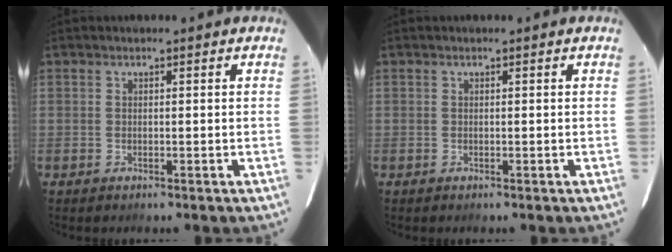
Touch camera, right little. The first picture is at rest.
{"total": 0.0}